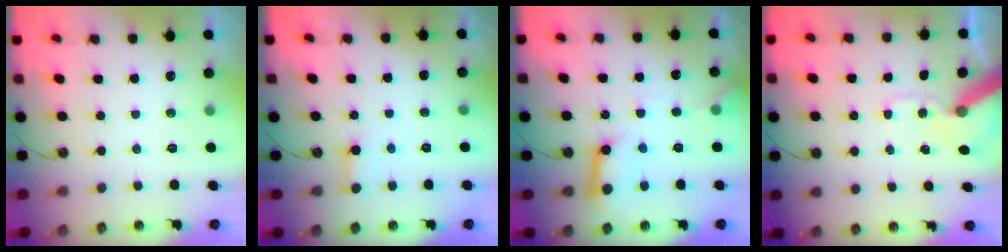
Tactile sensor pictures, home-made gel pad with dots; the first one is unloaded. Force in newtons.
{"total": 2.3, "press": 2.3, "slide": 0.2}
{"total": 10.8, "press": 10.7, "slide": 0.9}
{"total": 11.4, "press": 11.3, "slide": 1.8}